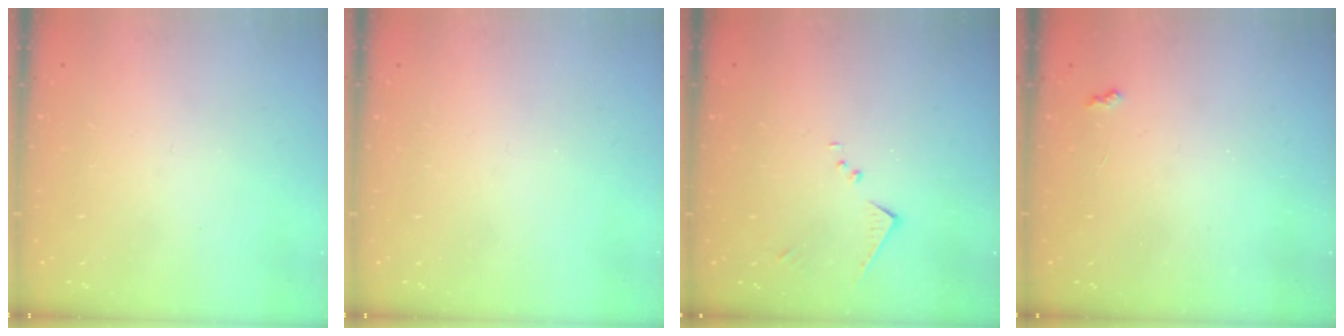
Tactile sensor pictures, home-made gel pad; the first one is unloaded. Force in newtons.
{"total": 0.0}
{"total": 8.3, "press": 8.3, "slide": 0.4}
{"total": 3.1, "press": 3.1, "slide": 0.5}